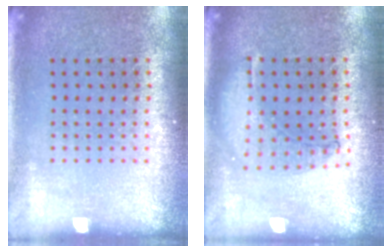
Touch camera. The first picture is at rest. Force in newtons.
{"total": 1.0, "press": 0.9, "slide": 0.3}